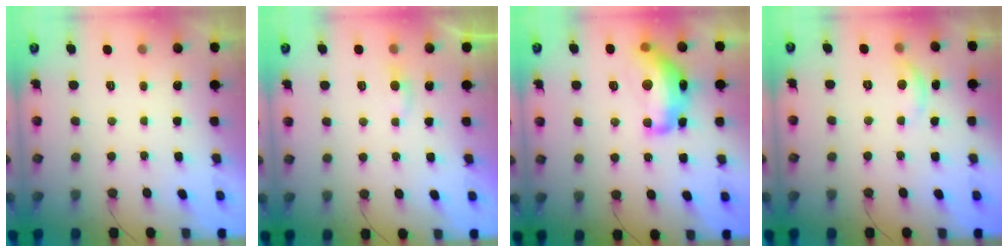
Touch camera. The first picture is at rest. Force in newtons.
{"total": 2.4, "press": 2.4, "slide": 0.3}
{"total": 16.1, "press": 16.0, "slide": 1.1}
{"total": 5.2, "press": 5.2, "slide": 0.4}